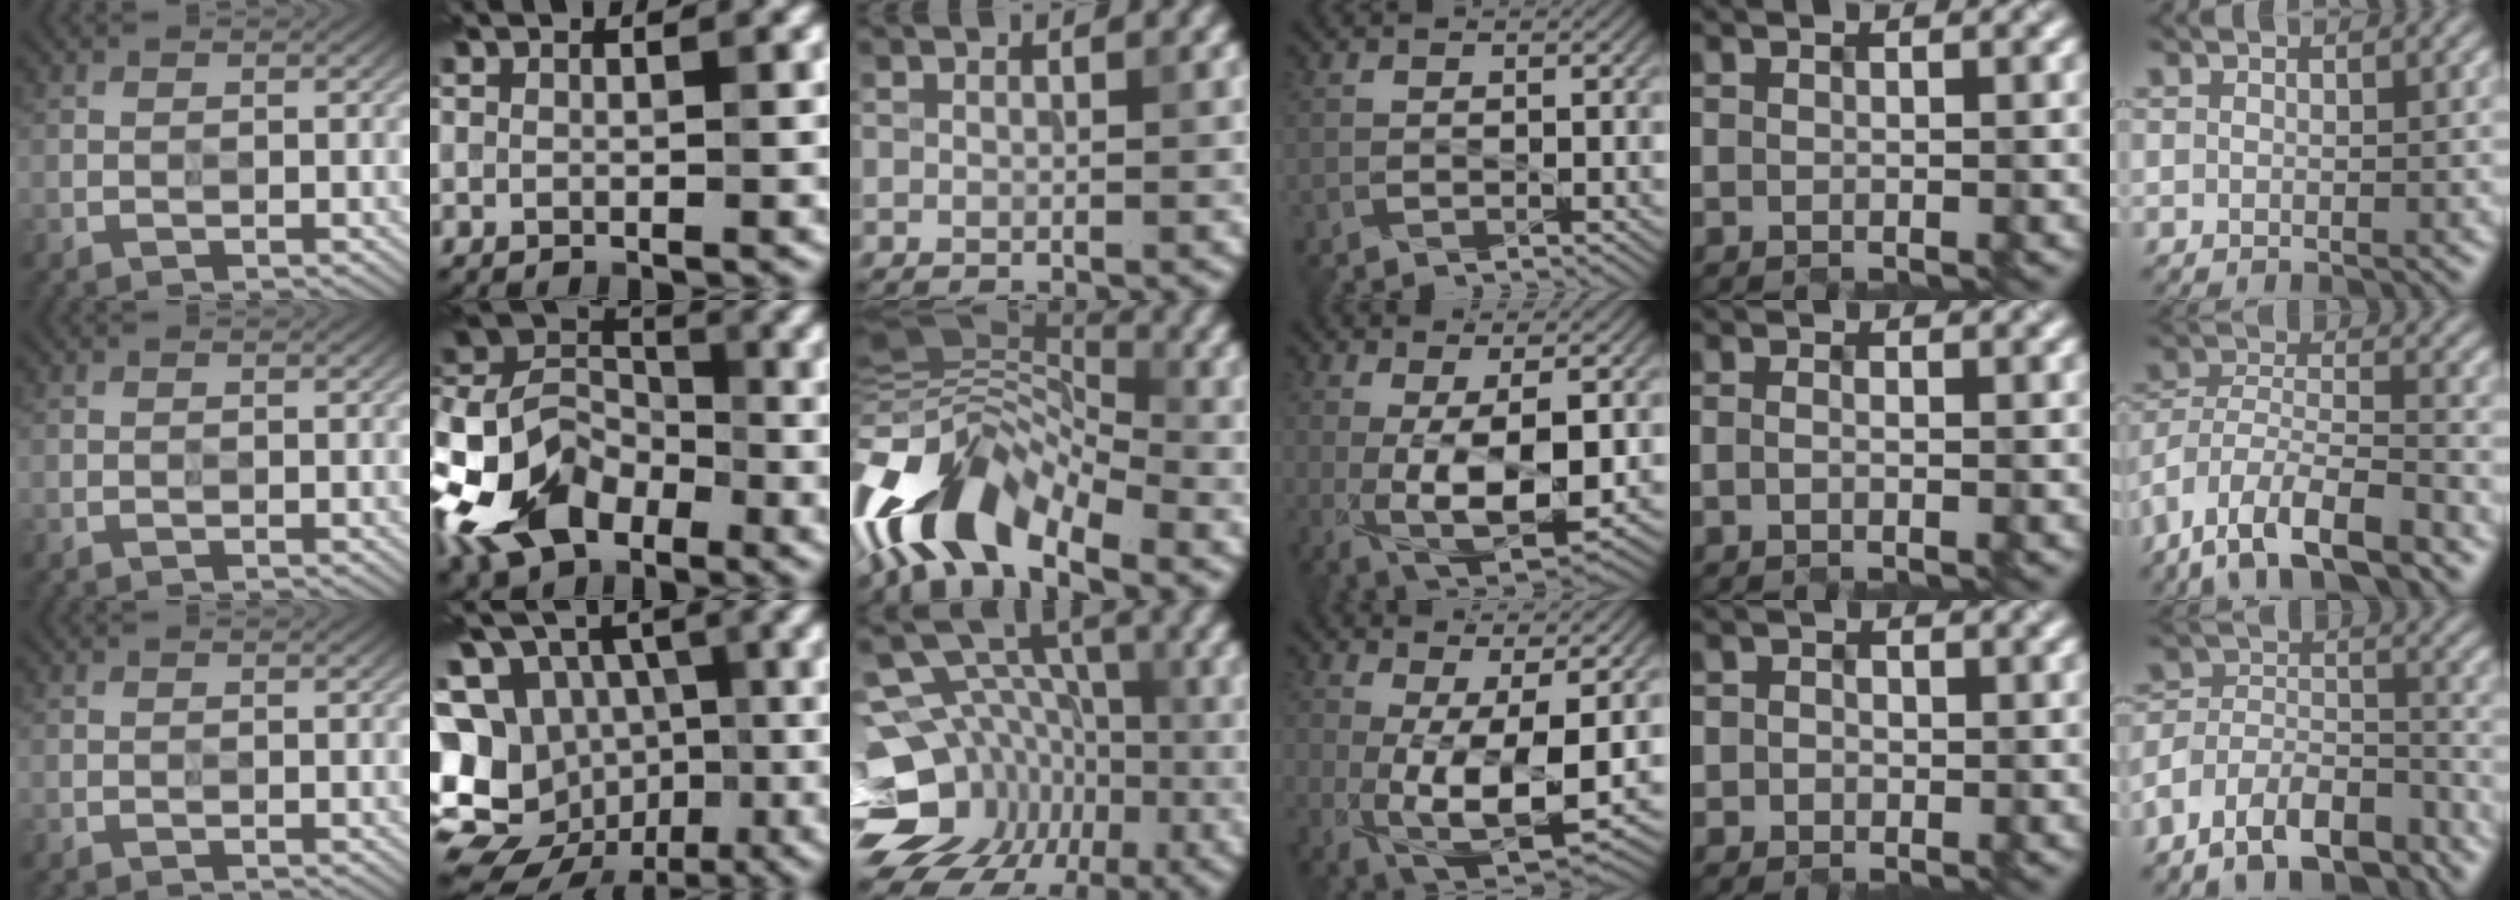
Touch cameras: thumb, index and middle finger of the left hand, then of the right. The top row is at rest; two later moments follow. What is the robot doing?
{"motion": "wipe", "object": "whiteboard"}